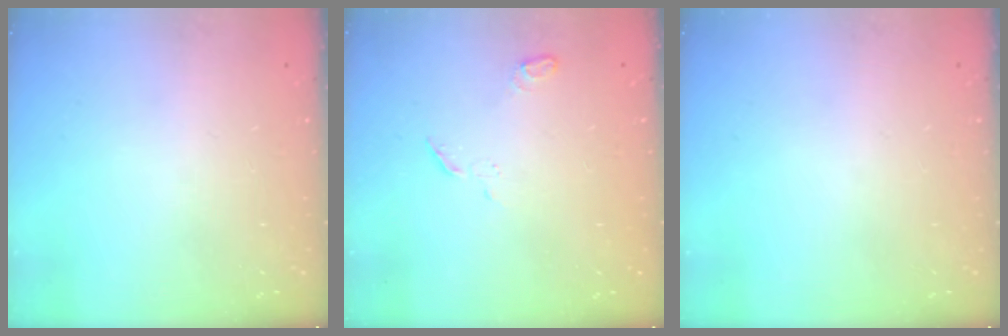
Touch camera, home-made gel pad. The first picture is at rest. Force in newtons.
{"total": 3.9, "press": 3.9, "slide": 0.5}
{"total": 0.0}